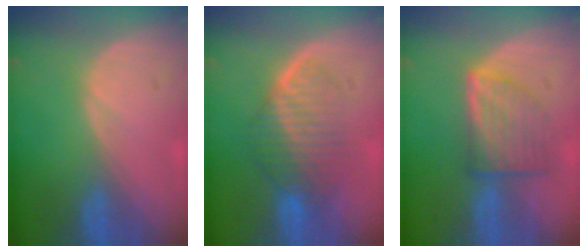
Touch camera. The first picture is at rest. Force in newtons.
{"total": 6.7, "press": 6.4, "slide": 2.0}
{"total": 7.1, "press": 6.4, "slide": 2.9}